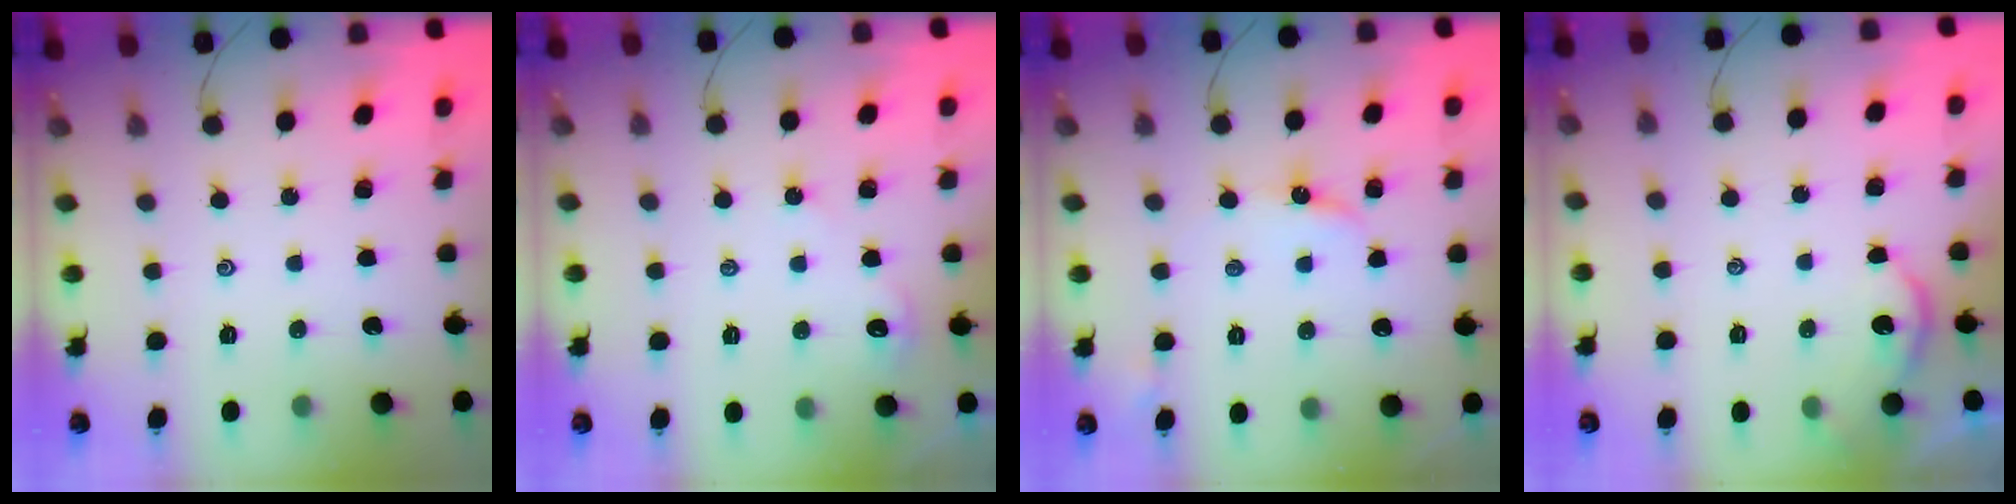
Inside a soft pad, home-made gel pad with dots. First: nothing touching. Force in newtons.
{"total": 2.6, "press": 2.6, "slide": 0.3}
{"total": 3.5, "press": 3.5, "slide": 0.4}
{"total": 3.2, "press": 3.2, "slide": 0.2}